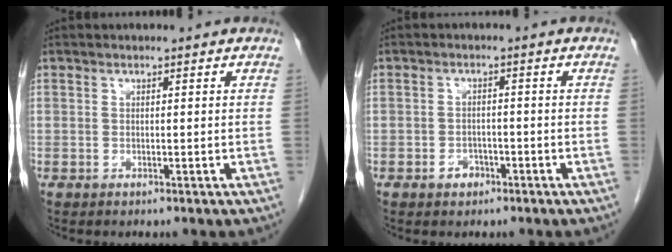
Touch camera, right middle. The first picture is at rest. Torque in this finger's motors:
{"motor_torque": [0.28, -0.48, 0.03, 0.00]}